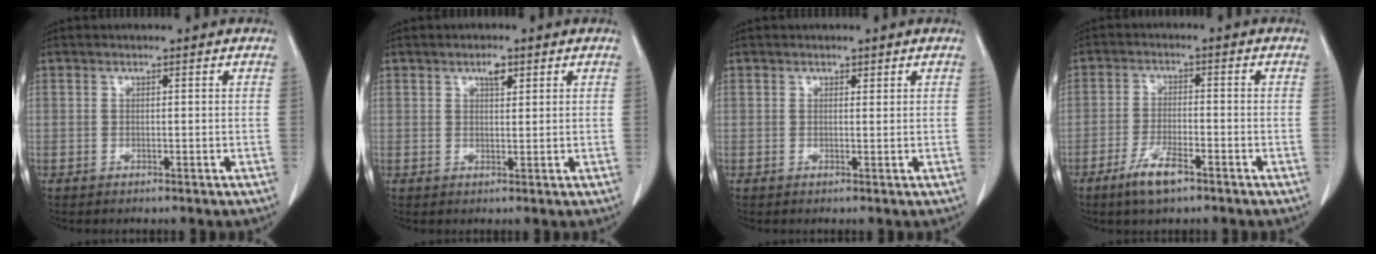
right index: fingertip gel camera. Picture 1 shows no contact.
{"total": 2.6, "force": [1.4, 1.1, 1.8], "torque": [-0.034, 0.001, 0.026]}
{"total": 1.0, "force": [0.6, 0.7, 0.4], "torque": [-0.007, 0.004, 0.012]}
{"total": 6.2, "force": [-4.0, 1.6, 4.5], "torque": [-0.091, -0.006, -0.070]}